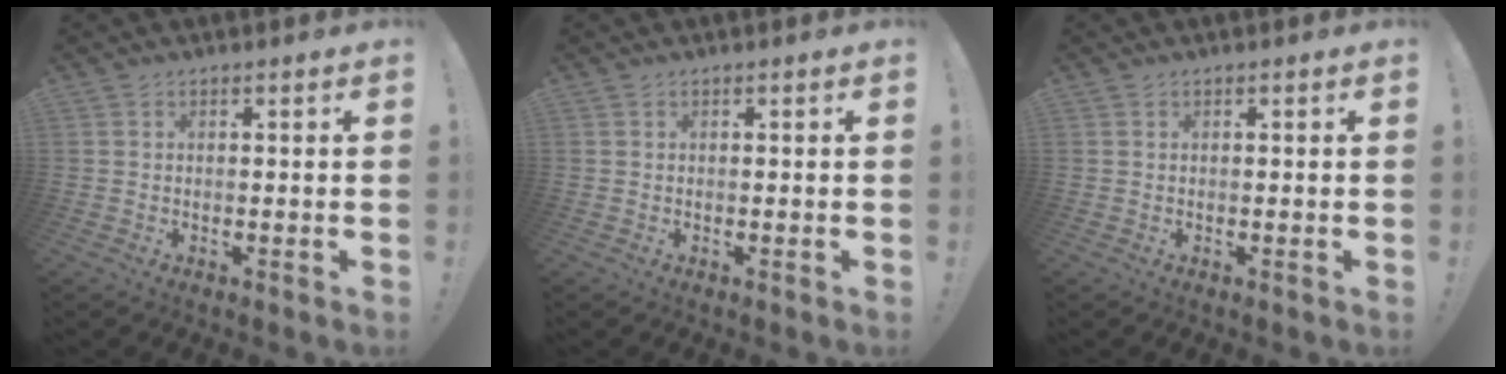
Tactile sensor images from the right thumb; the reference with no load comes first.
{"total": 0.0}
{"total": 0.0}